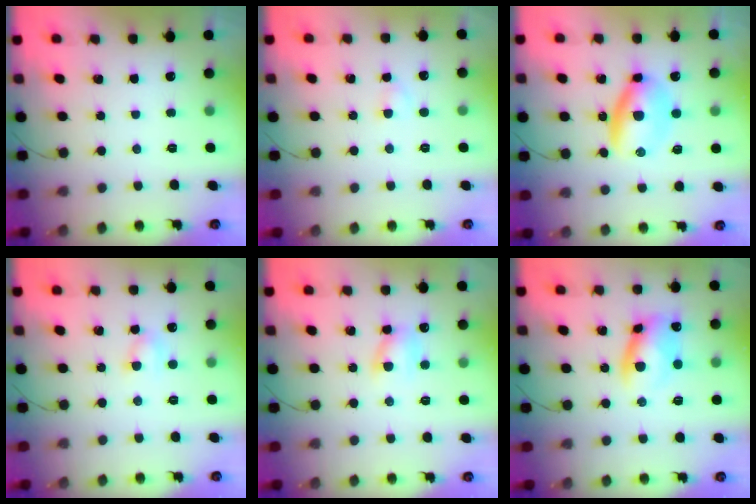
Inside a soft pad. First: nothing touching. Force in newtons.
{"total": 1.9, "press": 1.7, "slide": 0.9}
{"total": 6.6, "press": 6.3, "slide": 1.9}
{"total": 3.8, "press": 3.6, "slide": 1.0}
{"total": 6.9, "press": 6.7, "slide": 1.4}
{"total": 9.4, "press": 9.4, "slide": 0.8}